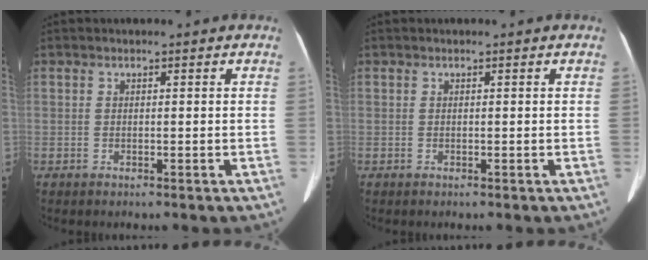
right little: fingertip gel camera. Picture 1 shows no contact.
{"total": 0.0}